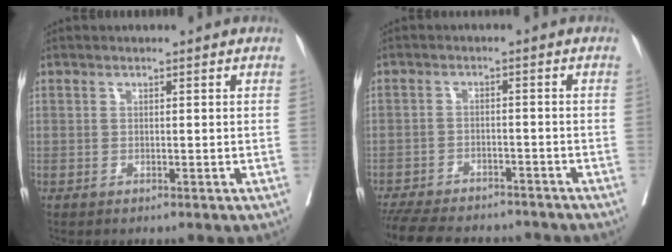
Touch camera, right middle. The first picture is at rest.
{"total": 15.6, "force": [-13.7, 4.4, 5.8], "torque": [-0.136, -0.012, -0.190]}